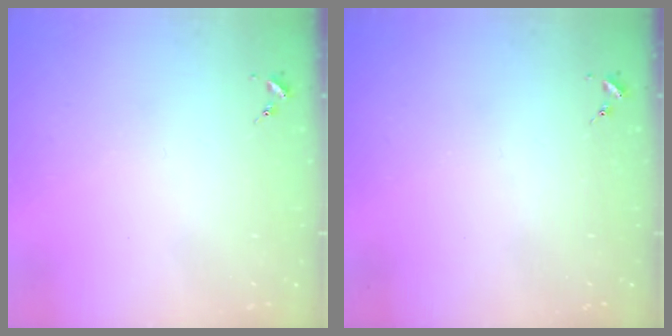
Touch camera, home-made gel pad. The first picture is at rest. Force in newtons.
{"total": 0.0}